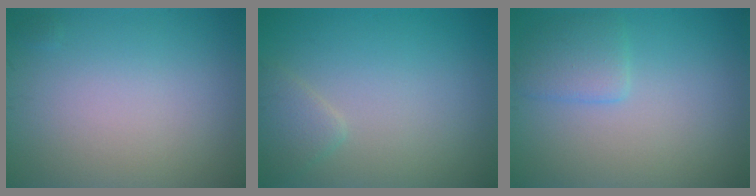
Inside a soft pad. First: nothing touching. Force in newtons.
{"total": 1.6, "press": 1.6, "slide": 0.1}
{"total": 2.3, "press": 2.3, "slide": 0.1}